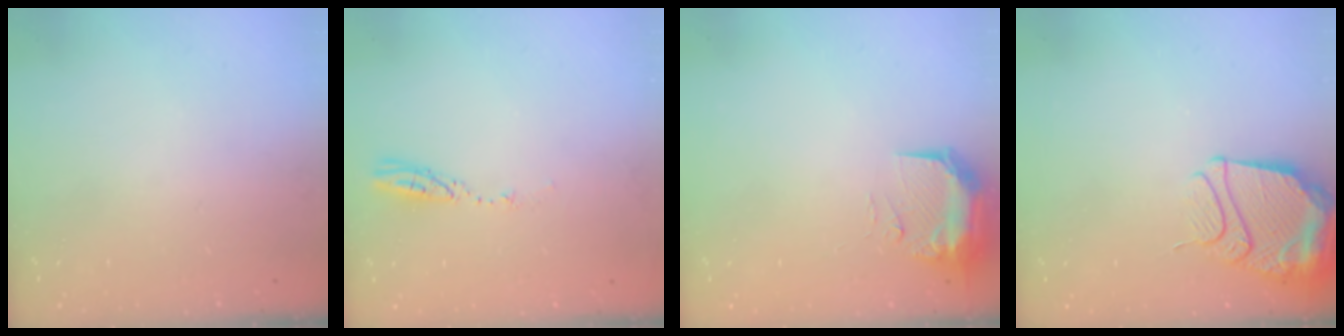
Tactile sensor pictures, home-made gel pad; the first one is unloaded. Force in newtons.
{"total": 3.8, "press": 3.8, "slide": 0.4}
{"total": 9.3, "press": 9.1, "slide": 1.7}
{"total": 13.8, "press": 13.7, "slide": 1.4}